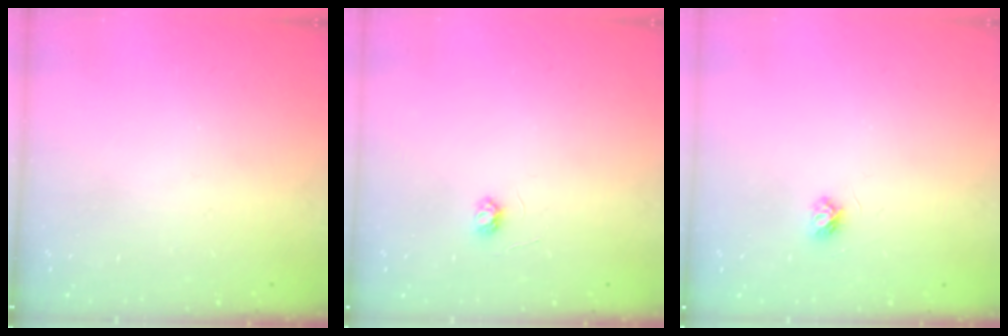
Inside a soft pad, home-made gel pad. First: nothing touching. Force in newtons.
{"total": 3.1, "press": 3.1, "slide": 0.3}
{"total": 3.7, "press": 3.7, "slide": 0.4}